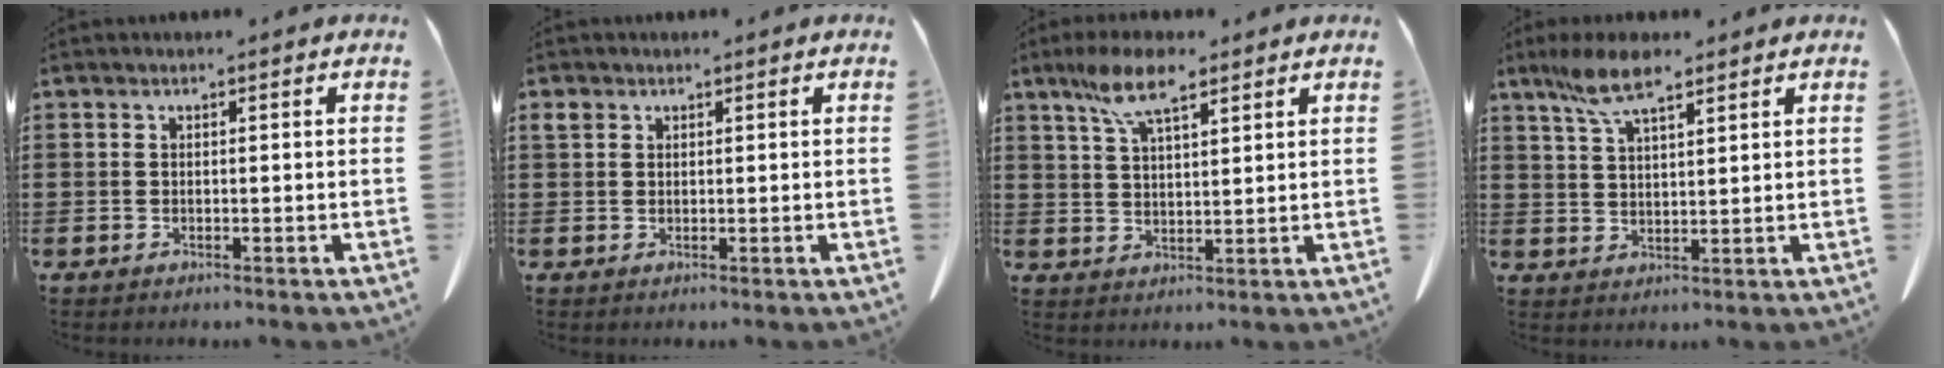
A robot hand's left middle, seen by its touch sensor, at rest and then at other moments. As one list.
[{"total": 1.1, "force": [0.6, 0.8, 0.4], "torque": [-0.012, 0.004, 0.012]}, {"total": 7.8, "force": [5.0, 2.1, 5.6], "torque": [-0.121, 0.004, 0.089]}, {"total": 6.8, "force": [4.6, 1.7, 4.7], "torque": [-0.104, -0.001, 0.083]}]